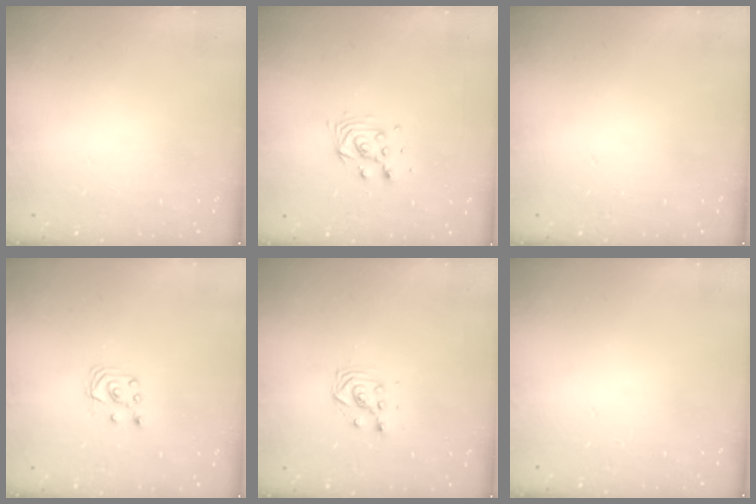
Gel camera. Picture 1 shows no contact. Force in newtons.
{"total": 6.4, "press": 6.4, "slide": 0.3}
{"total": 0.0}
{"total": 2.6, "press": 2.6, "slide": 0.3}
{"total": 3.3, "press": 3.3, "slide": 0.3}
{"total": 0.0}